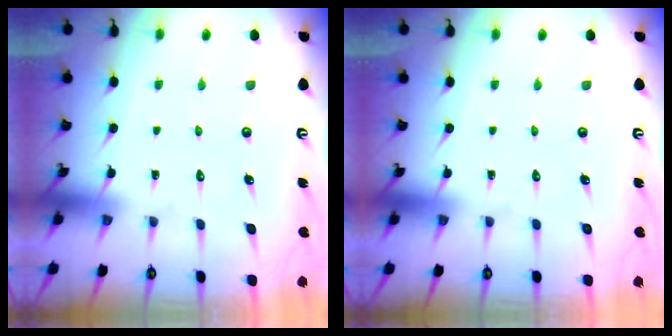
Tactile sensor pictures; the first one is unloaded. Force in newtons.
{"total": 0.0}